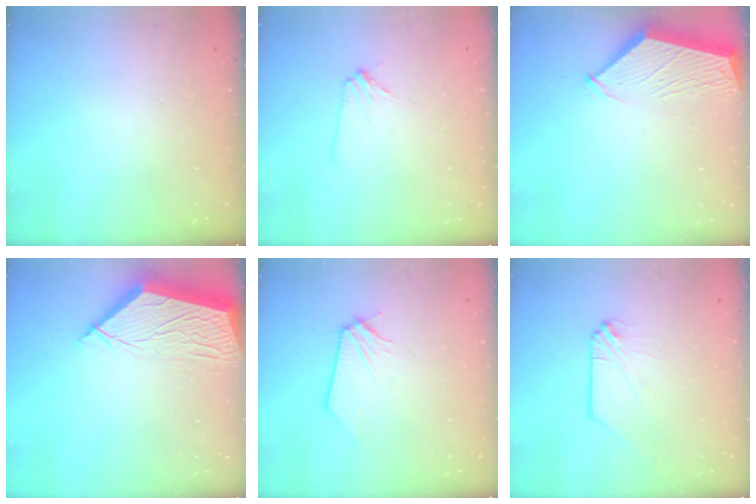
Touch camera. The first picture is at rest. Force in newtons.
{"total": 2.7, "press": 2.6, "slide": 0.4}
{"total": 2.9, "press": 2.9, "slide": 0.4}
{"total": 6.7, "press": 6.7, "slide": 0.7}
{"total": 0.0}
{"total": 0.0}